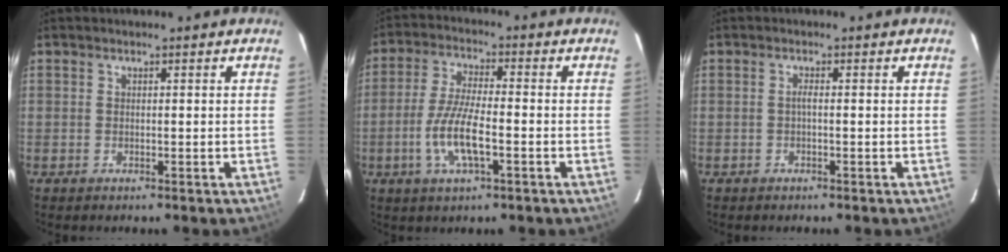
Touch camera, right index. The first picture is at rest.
{"total": 9.0, "force": [-2.9, 2.1, 8.2], "torque": [-0.171, -0.003, -0.059]}
{"total": 0.8, "force": [-0.2, 0.0, 0.7], "torque": [-0.013, 0.003, -0.006]}